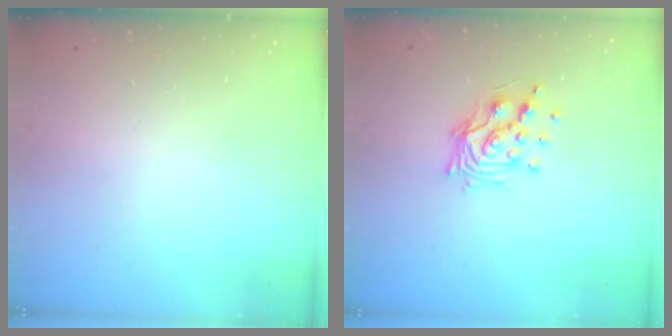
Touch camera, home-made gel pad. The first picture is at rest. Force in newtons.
{"total": 11.7, "press": 11.7, "slide": 0.9}